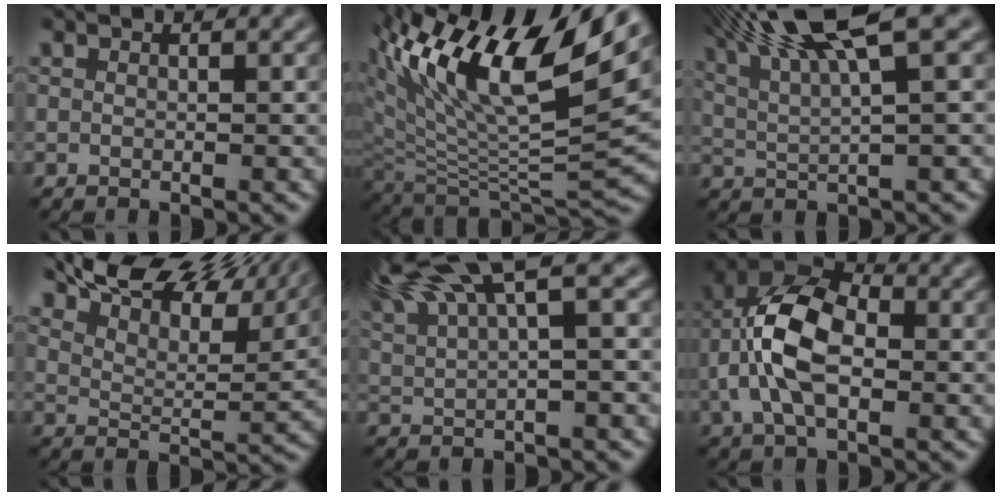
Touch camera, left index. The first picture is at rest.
{"total": 14.9, "force": [8.3, 5.4, 11.2], "torque": [-0.224, 0.021, 0.155]}
{"total": 9.4, "force": [5.5, 1.9, 7.4], "torque": [-0.114, 0.024, 0.094]}
{"total": 11.7, "force": [9.7, 3.5, 5.6], "torque": [-0.098, 0.013, 0.155]}
{"total": 9.8, "force": [6.3, 2.4, 7.1], "torque": [-0.135, 0.027, 0.108]}
{"total": 8.8, "force": [-0.7, 5.0, 7.2], "torque": [-0.152, 0.015, -0.026]}